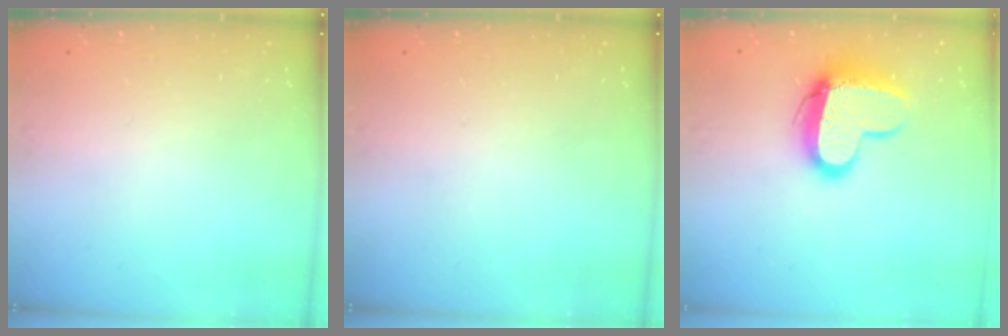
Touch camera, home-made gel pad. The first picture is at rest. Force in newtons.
{"total": 0.0}
{"total": 13.1, "press": 13.0, "slide": 1.1}